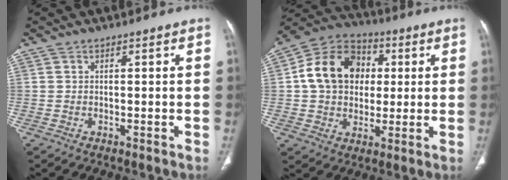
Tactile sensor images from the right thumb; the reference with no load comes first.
{"total": 15.7, "force": [2.1, 12.5, 9.3], "torque": [-0.137, 0.019, 0.029]}